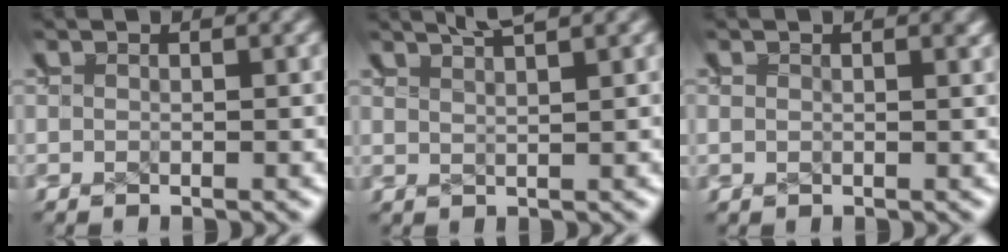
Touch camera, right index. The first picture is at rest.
{"total": 2.8, "force": [2.5, -1.1, 0.5], "torque": [0.003, 0.007, 0.046]}
{"total": 0.6, "force": [0.5, 0.2, 0.3], "torque": [-0.001, 0.005, 0.004]}